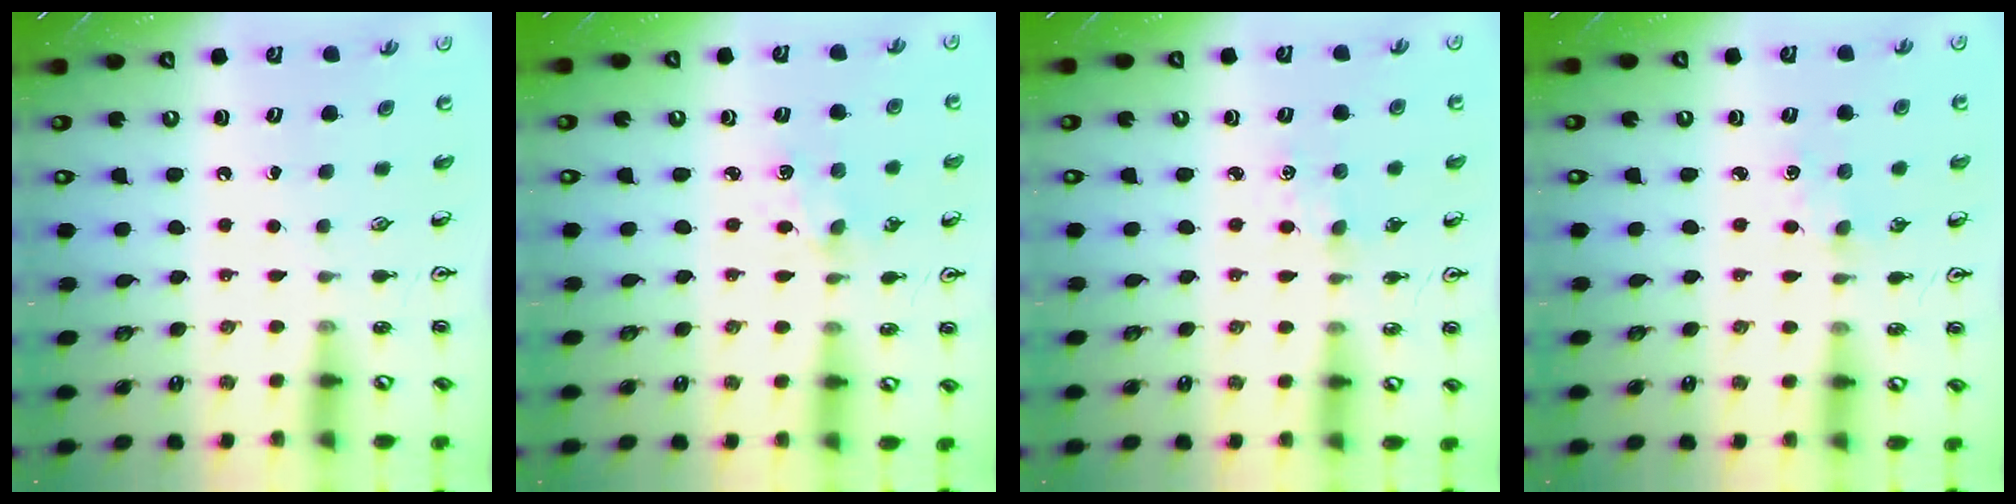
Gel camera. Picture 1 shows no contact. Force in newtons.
{"total": 1.2, "press": 1.2, "slide": 0.2}
{"total": 1.2, "press": 1.2, "slide": 0.3}
{"total": 1.3, "press": 1.3, "slide": 0.2}